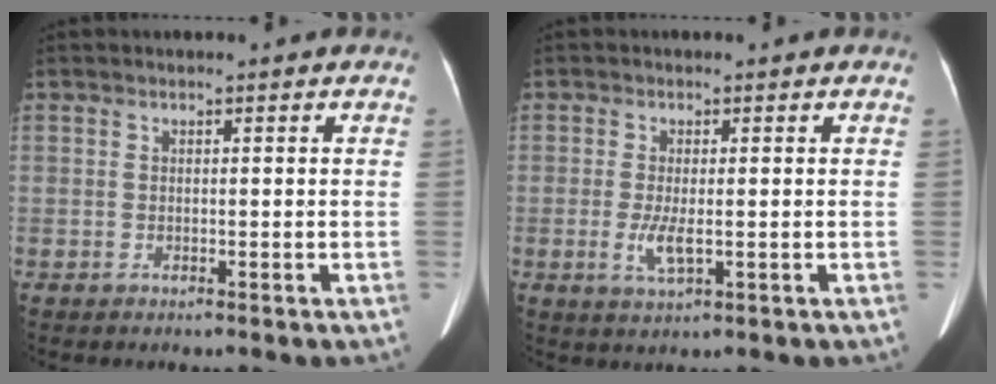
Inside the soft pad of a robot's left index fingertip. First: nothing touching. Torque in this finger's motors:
{"motor_torque": [0.68, 0.27, 0.30, 0.03]}